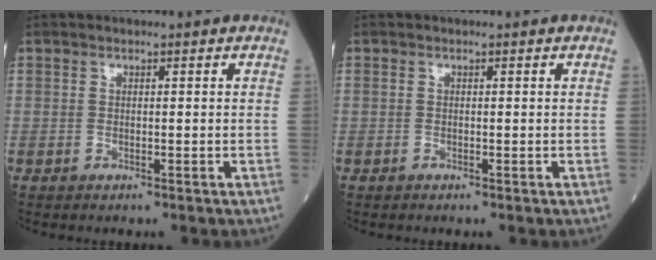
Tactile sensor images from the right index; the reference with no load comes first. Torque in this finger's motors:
{"motor_torque": [-0.04, 0.20, -0.10, -0.02]}